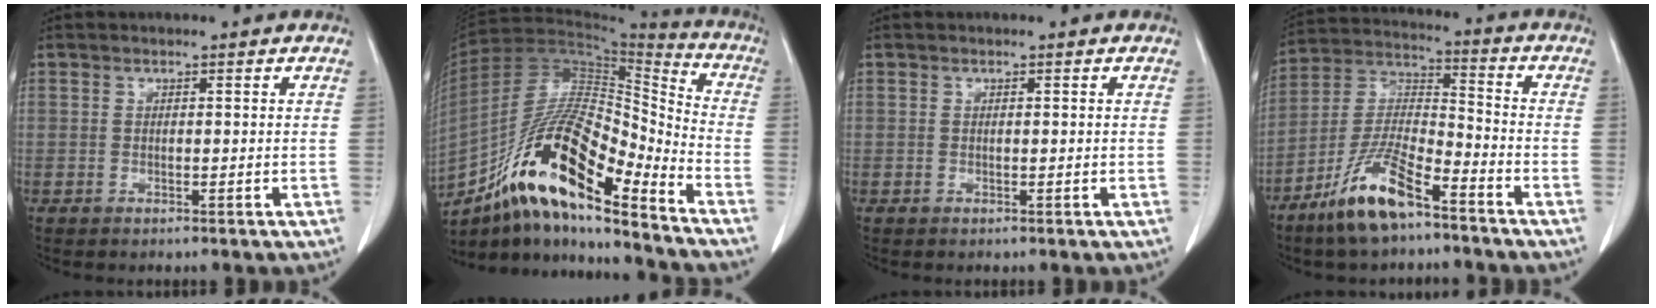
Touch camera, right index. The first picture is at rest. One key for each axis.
{"total": 18.8, "fx": -12.1, "fy": 3.6, "fz": 13.8, "tx": -0.259, "ty": 0.014, "tz": -0.213}
{"total": 0.0}
{"total": 12.3, "fx": -8.2, "fy": 2.7, "fz": 8.7, "tx": -0.185, "ty": -0.009, "tz": -0.159}